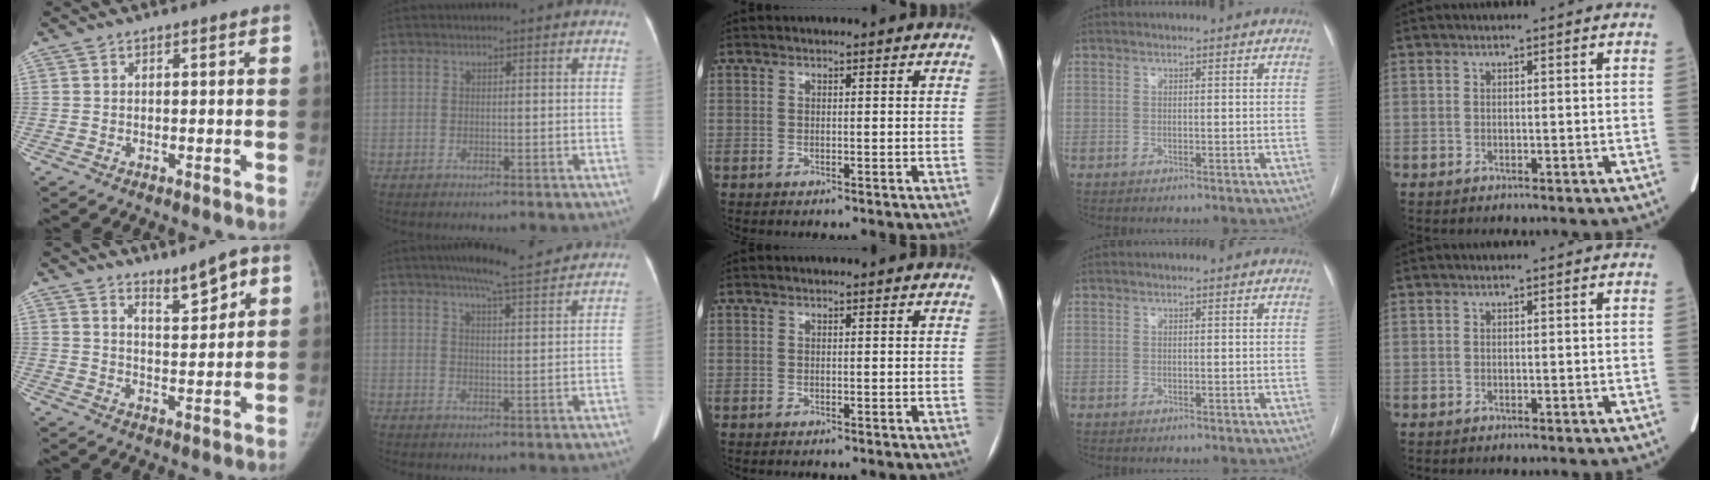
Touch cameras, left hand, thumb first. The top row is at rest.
{"thumb": {"total": 6.4, "force": [4.4, 1.6, 4.3], "torque": [-0.054, -0.036, 0.072]}, "index": {"total": 9.3, "force": [8.2, 0.1, 4.4], "torque": [-0.071, 0.014, 0.110]}}